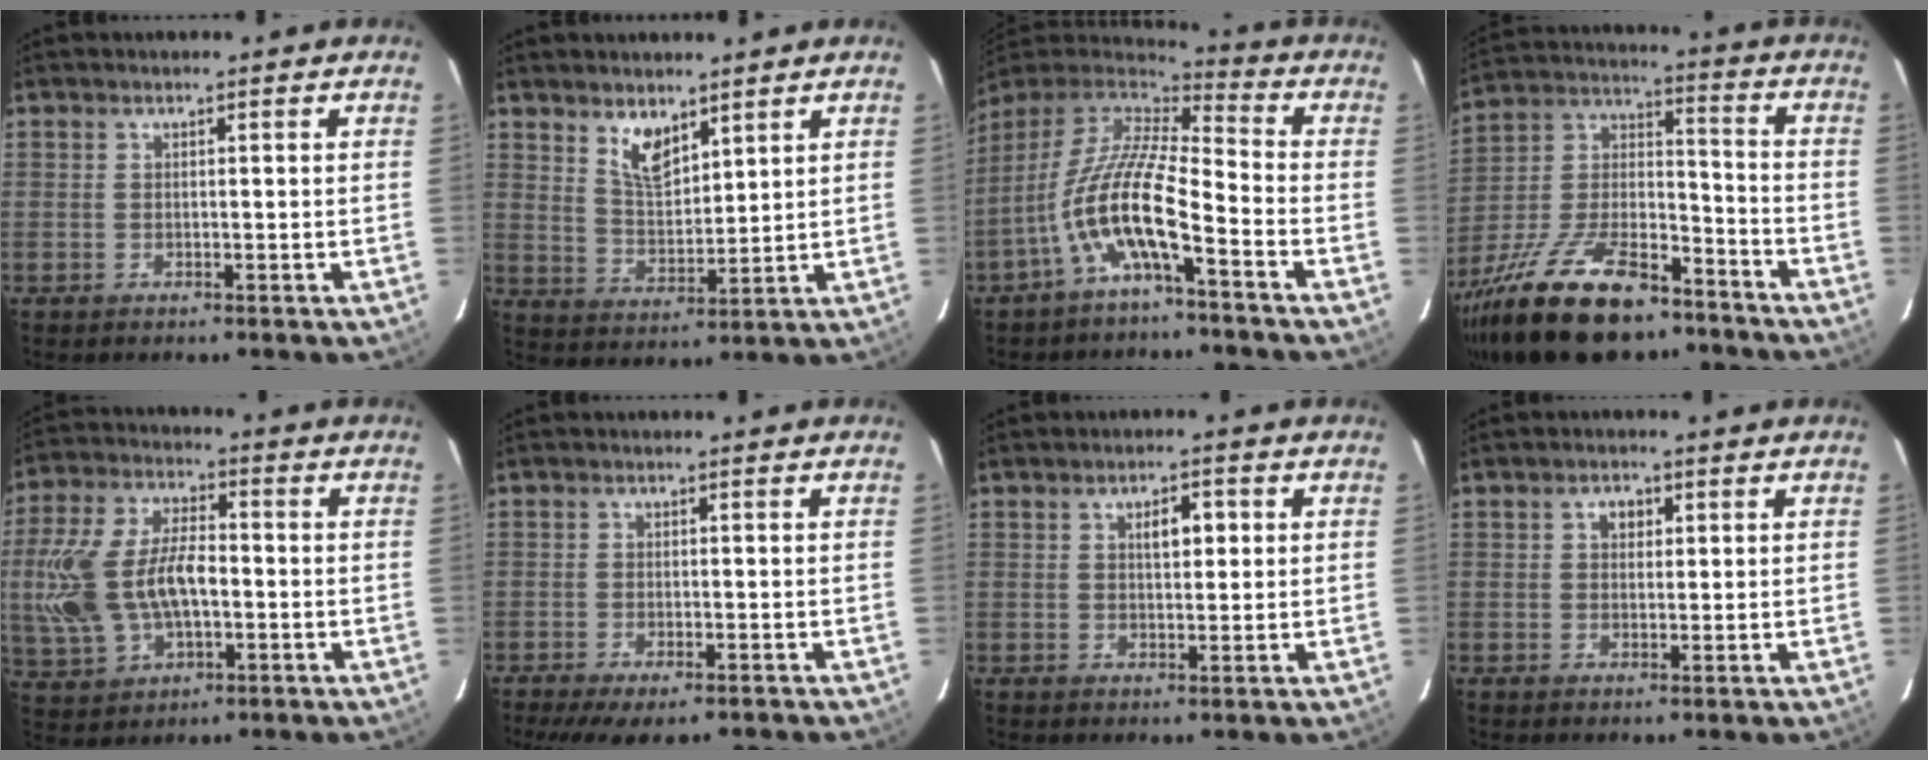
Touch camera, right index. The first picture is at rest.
{"total": 6.5, "force": [4.5, 2.7, 3.8], "torque": [-0.065, 0.000, 0.091]}
{"total": 14.1, "force": [-6.2, 3.2, 12.3], "torque": [-0.235, -0.005, -0.122]}
{"total": 25.8, "force": [-17.8, 10.8, 15.3], "torque": [-0.308, -0.005, -0.292]}
{"total": 17.5, "force": [-1.7, 10.1, 14.1], "torque": [-0.316, 0.009, -0.018]}
{"total": 9.3, "force": [-7.0, 2.7, 5.5], "torque": [-0.120, -0.032, -0.111]}
{"total": 3.7, "force": [1.0, 1.8, 3.0], "torque": [-0.048, 0.010, 0.018]}
{"total": 2.3, "force": [0.8, 1.9, 1.2], "torque": [-0.015, 0.009, 0.012]}